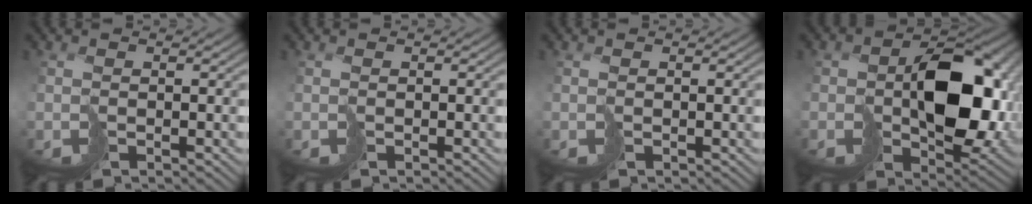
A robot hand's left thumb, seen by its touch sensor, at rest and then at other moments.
{"total": 0.0}
{"total": 0.0}
{"total": 13.0, "force": [1.0, 8.7, 9.6], "torque": [-0.134, -0.010, 0.036]}